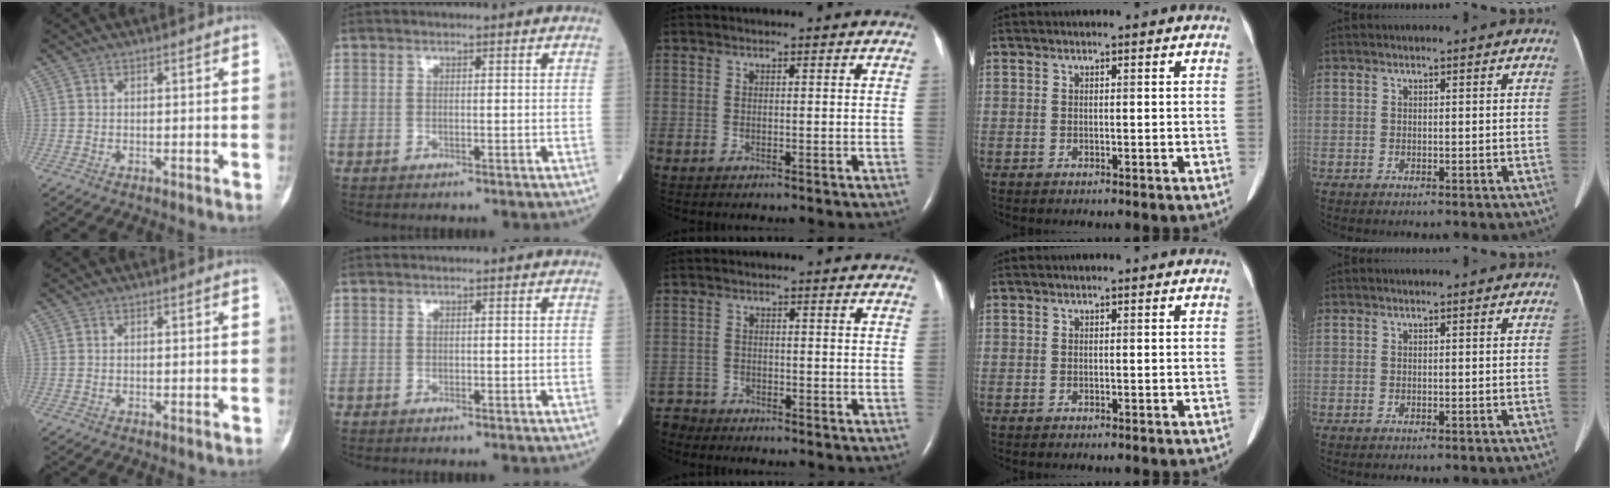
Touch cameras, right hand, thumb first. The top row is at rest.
{"middle": {"total": 3.3, "force": [-3.0, 0.7, -1.1], "torque": [0.018, -0.007, -0.061]}}